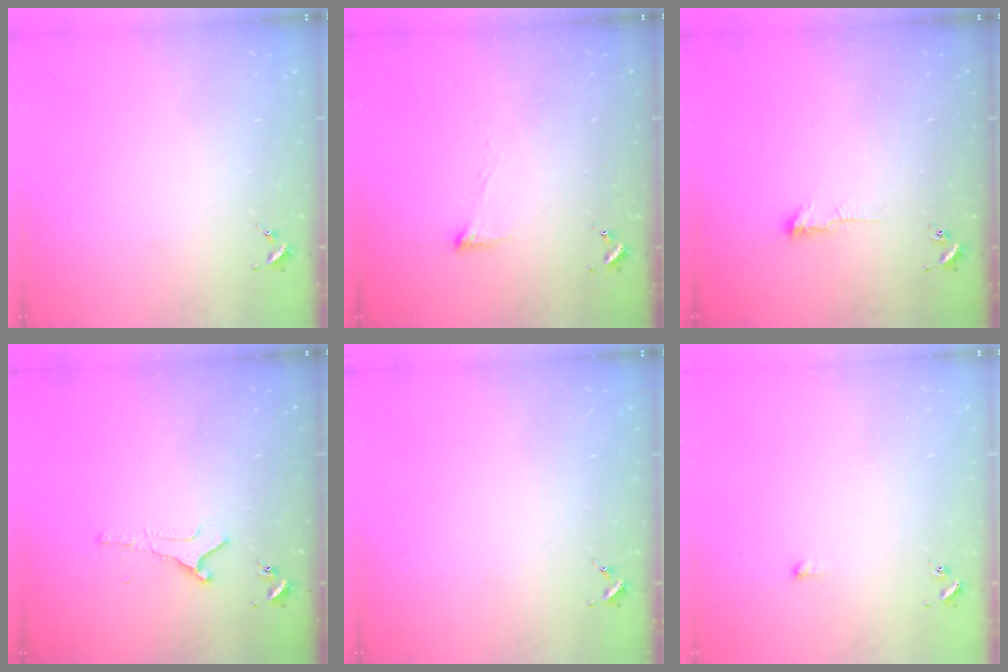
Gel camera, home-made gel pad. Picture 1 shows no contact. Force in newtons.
{"total": 4.5, "press": 4.4, "slide": 0.7}
{"total": 3.6, "press": 3.6, "slide": 0.6}
{"total": 4.8, "press": 4.7, "slide": 0.8}
{"total": 0.0}
{"total": 2.9, "press": 2.8, "slide": 0.6}